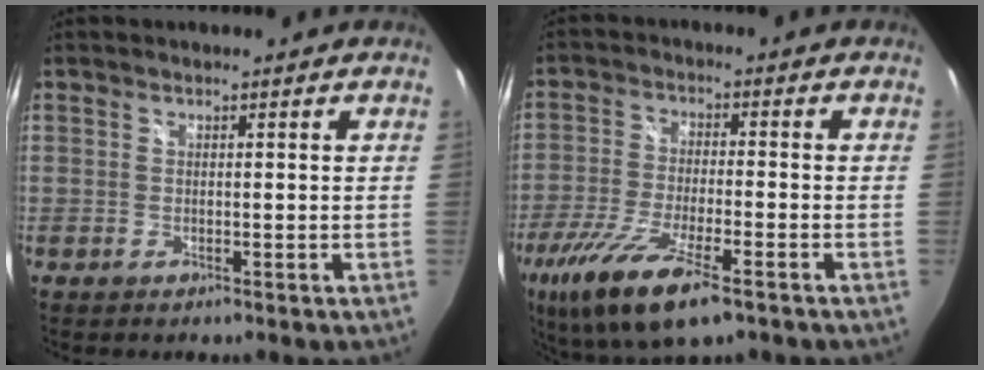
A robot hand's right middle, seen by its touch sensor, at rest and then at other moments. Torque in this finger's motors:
{"motor_torque": [1.39, -0.75, 0.48, 0.21]}